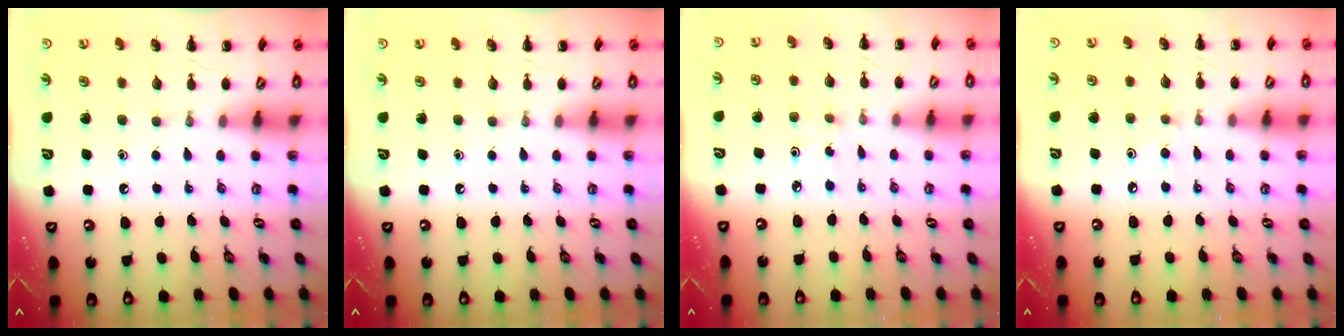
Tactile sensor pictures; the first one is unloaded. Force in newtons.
{"total": 0.0}
{"total": 0.6, "press": 0.6, "slide": 0.2}
{"total": 3.8, "press": 3.6, "slide": 1.2}